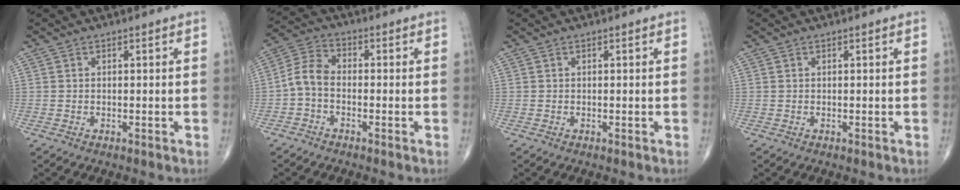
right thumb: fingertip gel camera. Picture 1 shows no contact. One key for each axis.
{"total": 5.5, "fx": -1.6, "fy": 3.4, "fz": 4.0, "tx": -0.078, "ty": 0.024, "tz": -0.046}
{"total": 0.0}
{"total": 0.0}